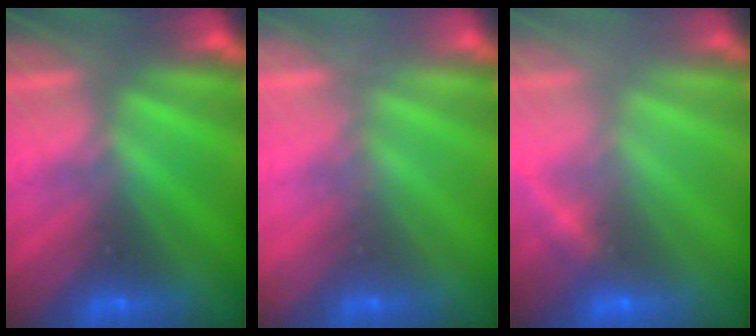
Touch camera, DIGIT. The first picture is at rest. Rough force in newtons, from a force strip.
{"total": 2.0}
{"total": 2.4}